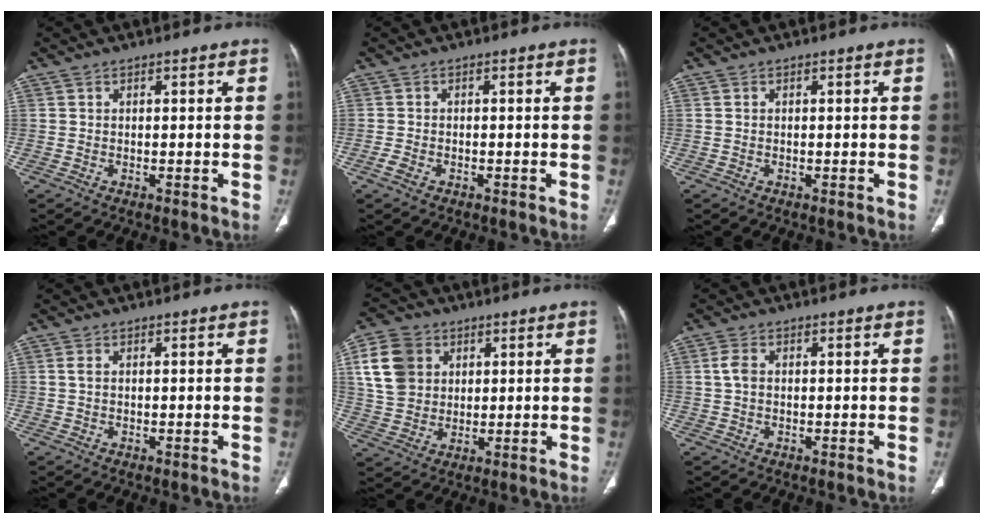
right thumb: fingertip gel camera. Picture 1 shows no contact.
{"total": 1.7, "force": [-1.0, 1.0, 1.0], "torque": [-0.027, 0.002, -0.021]}
{"total": 0.0}
{"total": 1.3, "force": [0.3, 0.8, 1.0], "torque": [-0.027, 0.004, 0.005]}
{"total": 11.2, "force": [3.5, 9.1, 5.6], "torque": [-0.089, 0.000, 0.069]}
{"total": 3.0, "force": [0.4, 1.9, 2.2], "torque": [-0.049, 0.007, 0.006]}